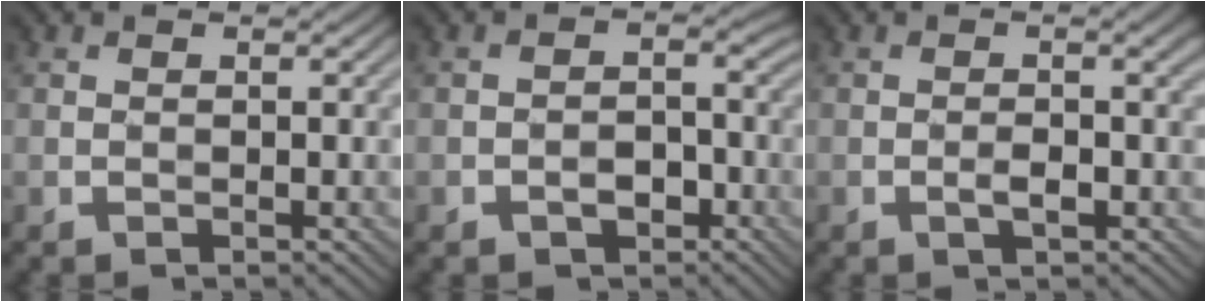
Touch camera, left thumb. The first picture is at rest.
{"total": 2.8, "force": [-1.4, 2.0, 1.3], "torque": [-0.007, 0.005, -0.025]}
{"total": 2.3, "force": [-0.6, 0.4, 2.2], "torque": [-0.041, 0.003, -0.009]}